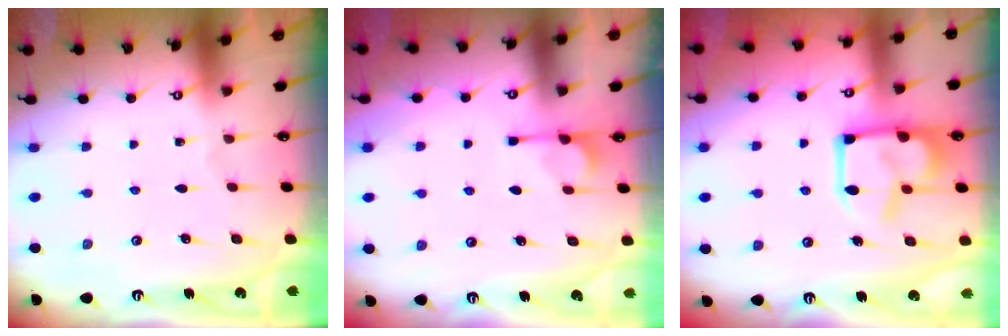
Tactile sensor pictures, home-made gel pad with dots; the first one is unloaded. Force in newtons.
{"total": 0.9, "press": 0.1, "slide": 0.9}
{"total": 9.5, "press": 9.4, "slide": 1.4}